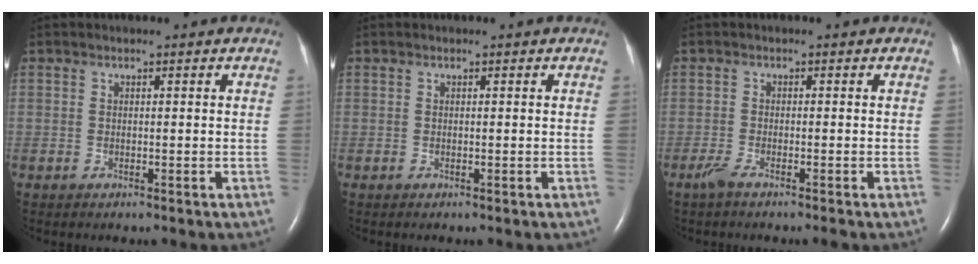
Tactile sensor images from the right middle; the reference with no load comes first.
{"total": 0.0}
{"total": 2.0, "force": [-1.5, -0.1, 1.3], "torque": [-0.037, -0.007, -0.033]}